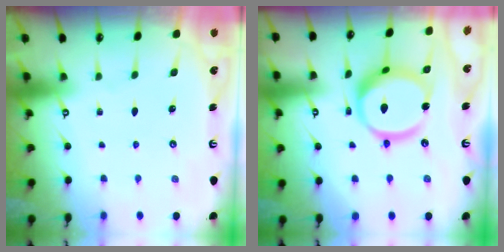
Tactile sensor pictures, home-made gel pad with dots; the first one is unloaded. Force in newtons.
{"total": 15.9, "press": 15.8, "slide": 1.7}